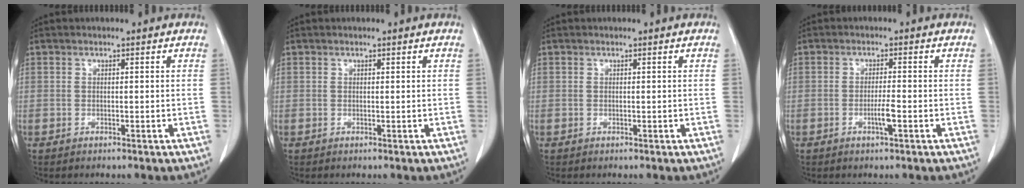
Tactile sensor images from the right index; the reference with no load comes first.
{"total": 0.0}
{"total": 0.0}
{"total": 2.5, "force": [-1.0, -0.1, 2.3], "torque": [-0.046, -0.003, -0.018]}